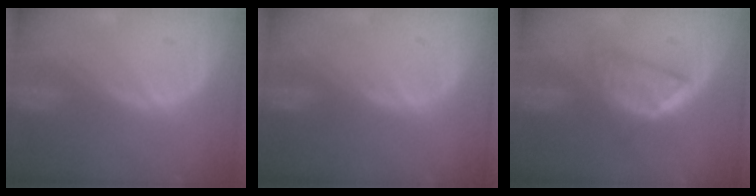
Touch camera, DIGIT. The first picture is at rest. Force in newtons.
{"total": 0.5, "press": 0.0, "slide": 0.5}
{"total": 6.3, "press": 5.4, "slide": 3.3}